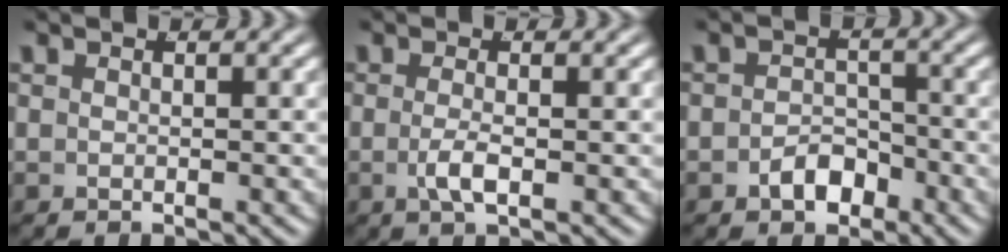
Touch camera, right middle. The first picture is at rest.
{"total": 1.9, "force": [-0.8, -0.1, 1.7], "torque": [-0.037, -0.013, -0.008]}
{"total": 2.7, "force": [-2.0, 1.5, 1.0], "torque": [-0.004, -0.004, -0.033]}